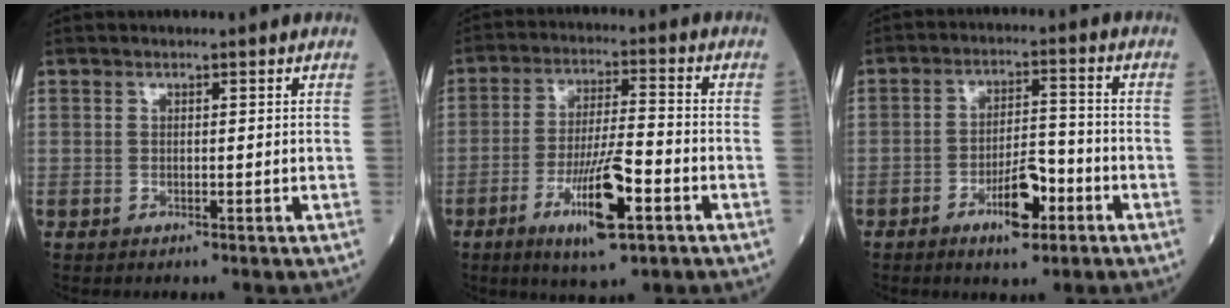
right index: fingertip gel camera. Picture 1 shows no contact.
{"total": 10.9, "force": [-4.8, 1.3, 9.7], "torque": [-0.177, -0.012, -0.081]}
{"total": 7.1, "force": [-3.7, 2.0, 5.8], "torque": [-0.101, 0.006, -0.059]}